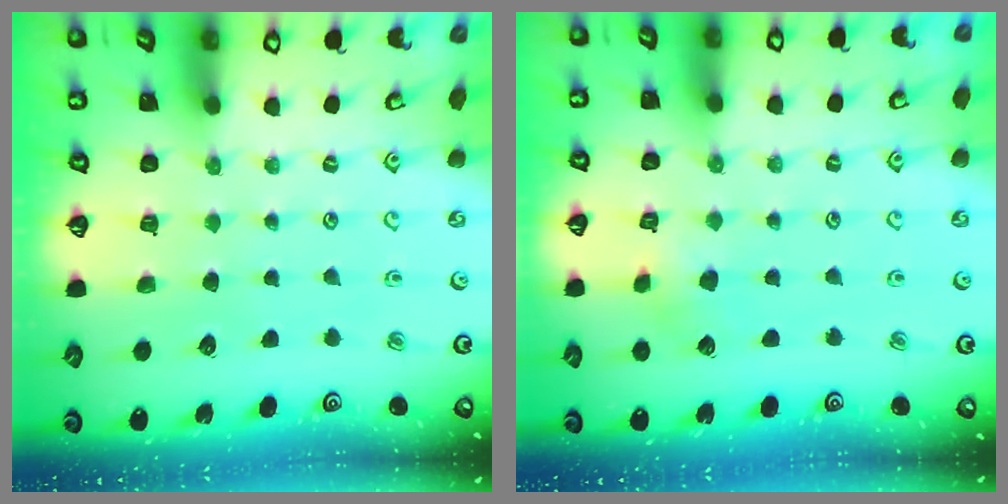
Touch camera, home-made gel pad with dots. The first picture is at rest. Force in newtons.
{"total": 3.7, "press": 3.6, "slide": 0.5}